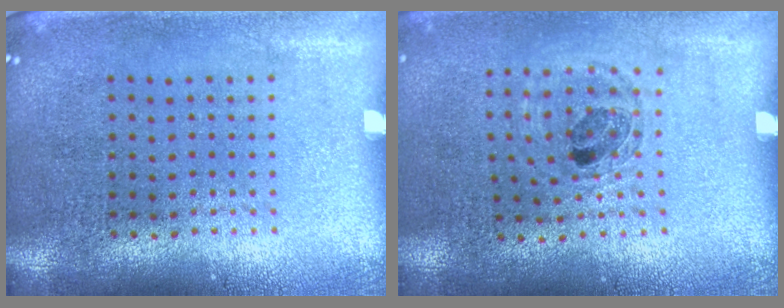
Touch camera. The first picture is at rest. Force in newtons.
{"total": 0.9, "press": 0.9, "slide": 0.1}